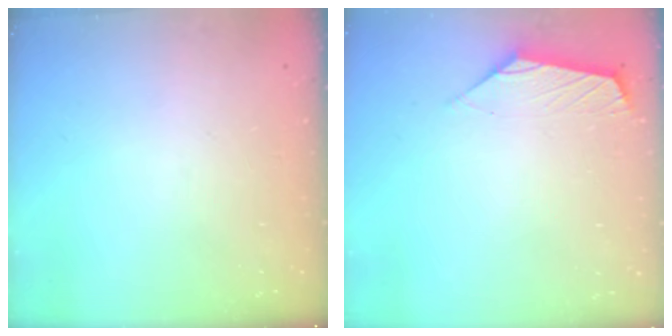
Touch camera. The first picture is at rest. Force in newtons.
{"total": 1.5, "press": 1.5, "slide": 0.3}